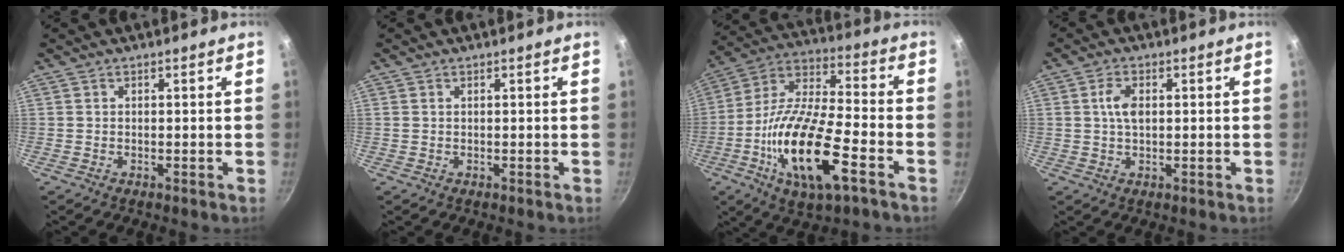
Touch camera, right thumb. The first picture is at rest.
{"total": 0.0}
{"total": 20.6, "force": [-7.5, 7.1, 17.8], "torque": [-0.336, 0.024, -0.150]}
{"total": 4.0, "force": [0.7, 2.3, 3.2], "torque": [-0.057, 0.004, 0.010]}